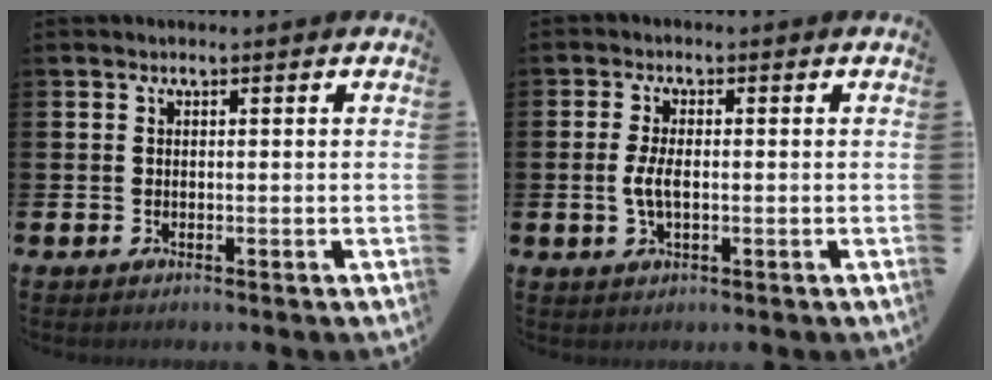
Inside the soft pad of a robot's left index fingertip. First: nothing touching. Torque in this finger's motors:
{"motor_torque": [0.22, 0.06, 0.10, 0.08]}